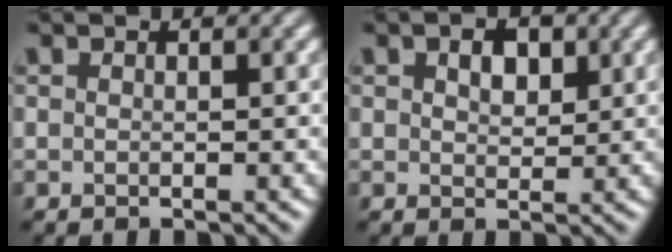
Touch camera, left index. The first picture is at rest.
{"total": 2.5, "force": [1.0, 1.6, 1.7], "torque": [-0.030, 0.002, 0.016]}